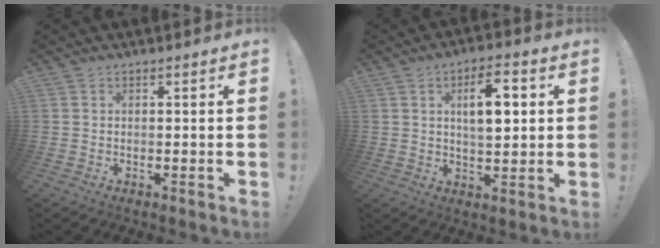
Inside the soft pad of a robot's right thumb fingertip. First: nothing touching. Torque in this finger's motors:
{"motor_torque": [-0.28, 0.53, 0.46, 0.49, 0.10]}